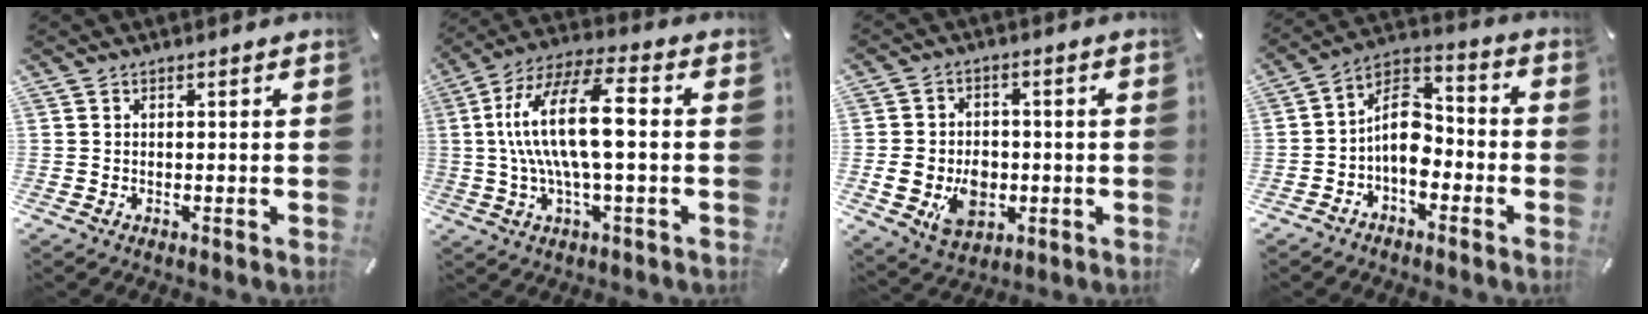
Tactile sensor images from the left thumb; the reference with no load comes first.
{"total": 17.7, "force": [0.8, 6.1, 16.6], "torque": [-0.341, 0.000, 0.003]}
{"total": 11.1, "force": [-2.2, 8.7, 6.5], "torque": [-0.117, 0.003, -0.039]}
{"total": 10.7, "force": [-3.2, 7.2, 7.2], "torque": [-0.134, 0.017, -0.057]}